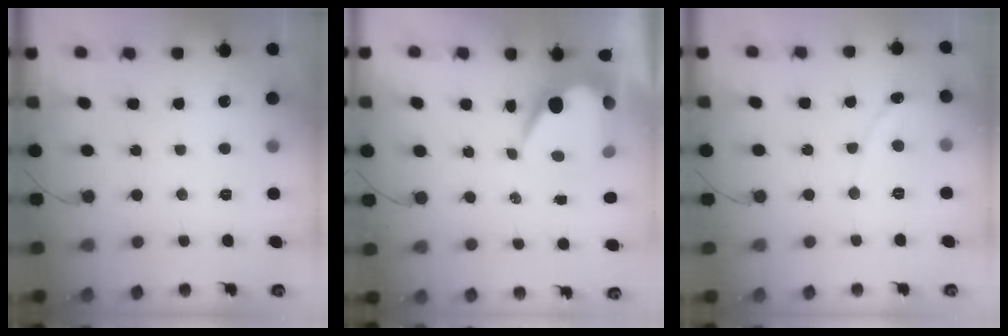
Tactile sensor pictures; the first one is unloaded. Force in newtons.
{"total": 8.7, "press": 8.7, "slide": 0.8}
{"total": 1.1, "press": 1.1, "slide": 0.1}